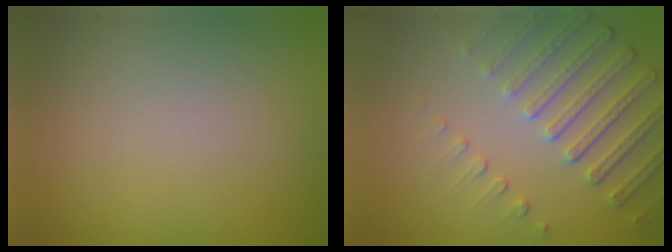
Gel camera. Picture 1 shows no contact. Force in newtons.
{"total": 4.9, "press": 3.6, "slide": 3.3}